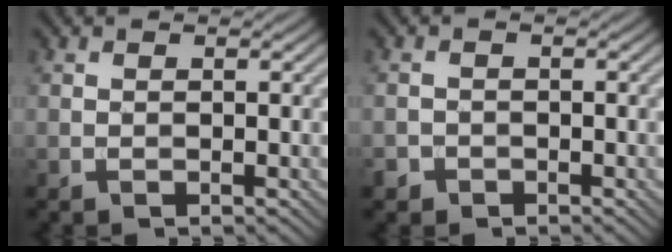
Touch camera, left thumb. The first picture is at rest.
{"total": 1.6, "force": [-1.1, 1.2, 0.2], "torque": [-0.001, -0.003, -0.025]}